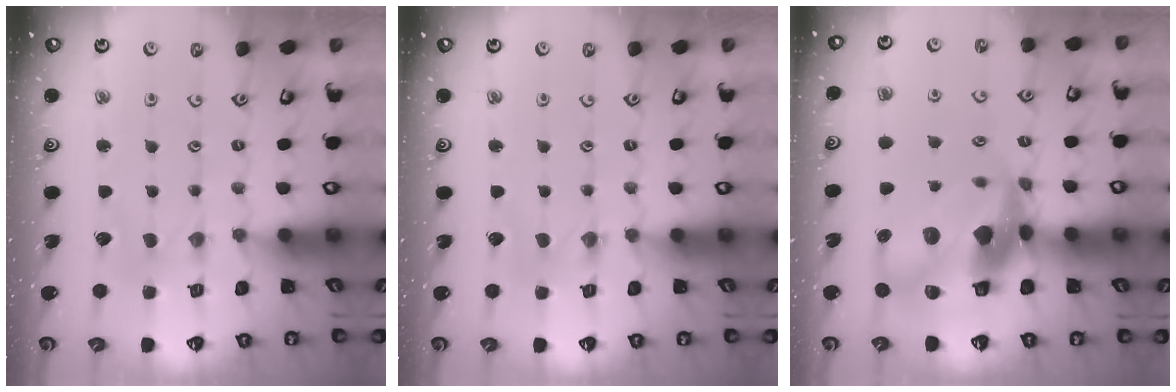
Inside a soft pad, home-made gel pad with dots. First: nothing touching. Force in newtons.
{"total": 0.0}
{"total": 19.8, "press": 19.6, "slide": 2.8}